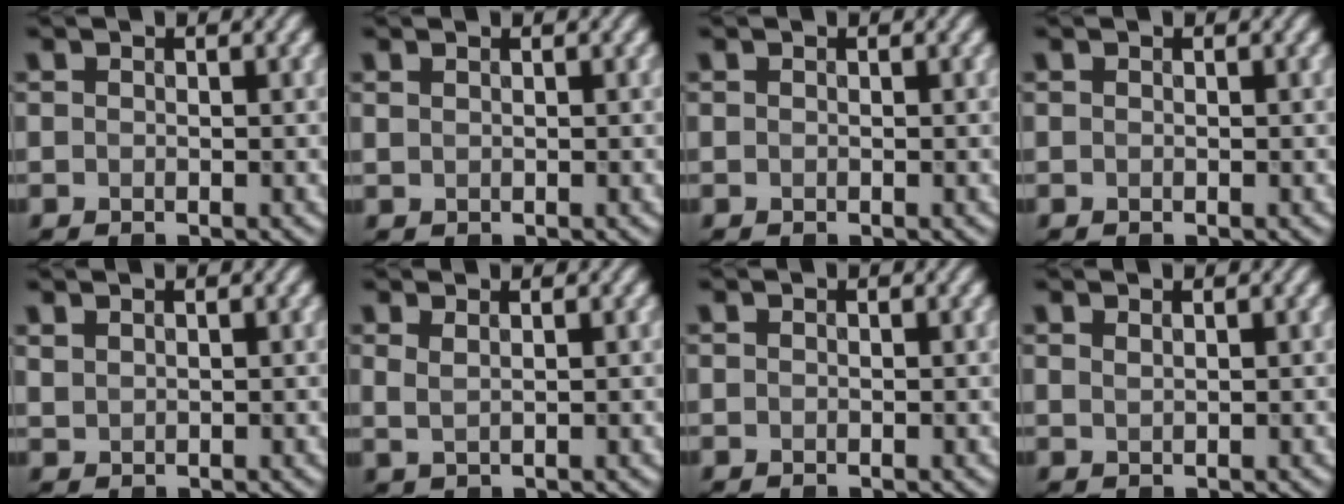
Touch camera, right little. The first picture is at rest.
{"total": 0.5, "force": [0.4, 0.2, 0.2], "torque": [-0.007, 0.001, 0.008]}
{"total": 0.0}
{"total": 0.0}
{"total": 0.9, "force": [0.8, 0.2, 0.2], "torque": [-0.010, 0.002, 0.023]}
{"total": 1.7, "force": [0.9, 0.6, 1.2], "torque": [-0.021, -0.001, 0.011]}
{"total": 0.0}
{"total": 0.7, "force": [0.6, 0.2, 0.3], "torque": [-0.004, 0.002, 0.011]}